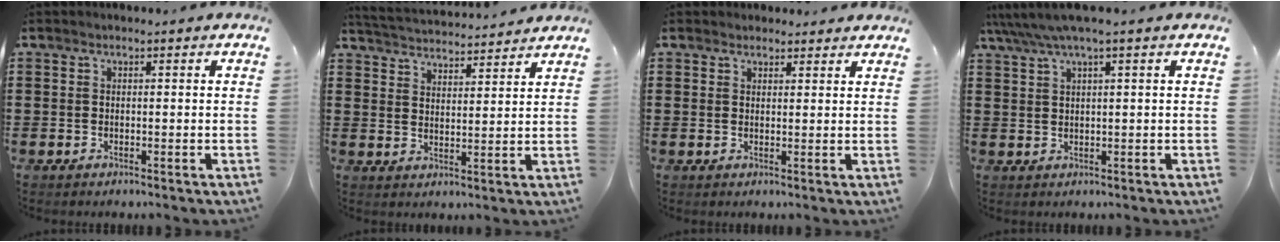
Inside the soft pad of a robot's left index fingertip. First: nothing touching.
{"total": 3.5, "force": [3.5, -0.2, -0.1], "torque": [-0.014, -0.024, 0.058]}
{"total": 2.1, "force": [2.0, 0.8, 0.0], "torque": [0.002, 0.000, 0.037]}
{"total": 3.0, "force": [1.7, -0.1, 2.5], "torque": [-0.051, 0.001, 0.030]}